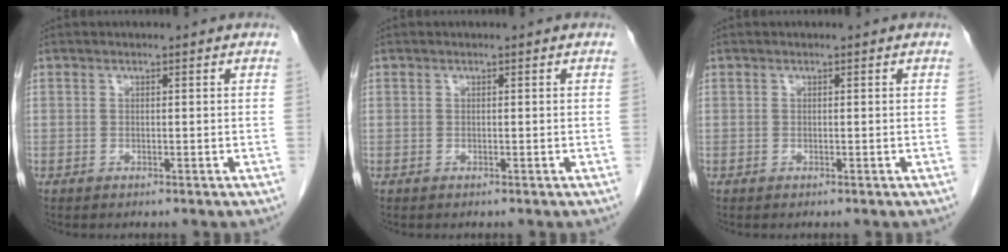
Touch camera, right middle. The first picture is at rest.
{"total": 0.0}
{"total": 0.0}